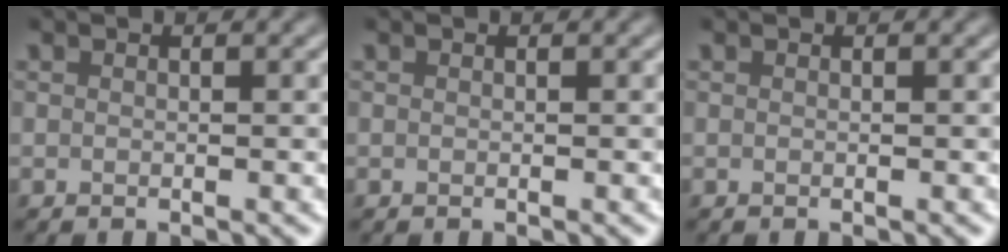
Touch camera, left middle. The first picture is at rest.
{"total": 0.0}
{"total": 0.0}